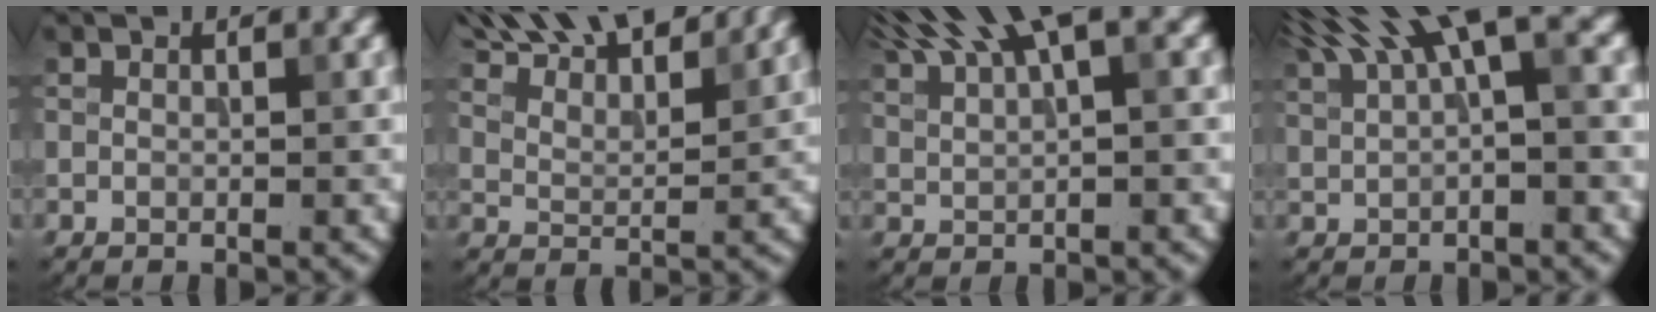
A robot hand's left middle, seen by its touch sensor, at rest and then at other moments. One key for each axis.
{"total": 13.2, "fx": 11.1, "fy": 3.7, "fz": 6.1, "tx": -0.107, "ty": 0.008, "tz": 0.155}
{"total": 7.2, "fx": 4.8, "fy": 1.6, "fz": 5.1, "tx": -0.096, "ty": 0.019, "tz": 0.087}
{"total": 8.3, "fx": 4.4, "fy": 2.4, "fz": 6.6, "tx": -0.117, "ty": 0.027, "tz": 0.079}